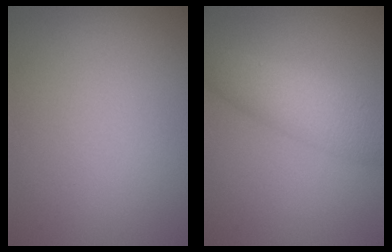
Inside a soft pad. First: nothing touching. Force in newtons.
{"total": 4.7, "press": 4.7, "slide": 0.1}